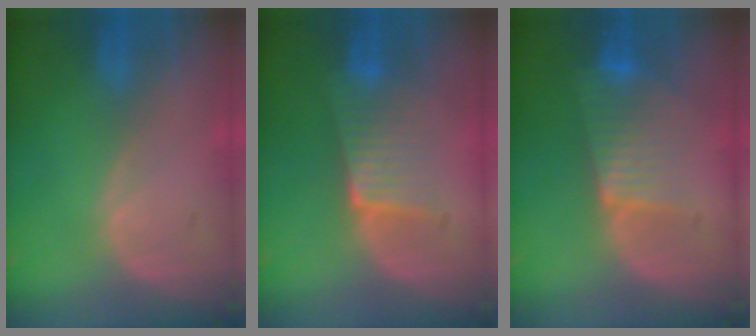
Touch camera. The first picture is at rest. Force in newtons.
{"total": 6.4, "press": 5.7, "slide": 3.0}
{"total": 7.0, "press": 6.3, "slide": 3.1}